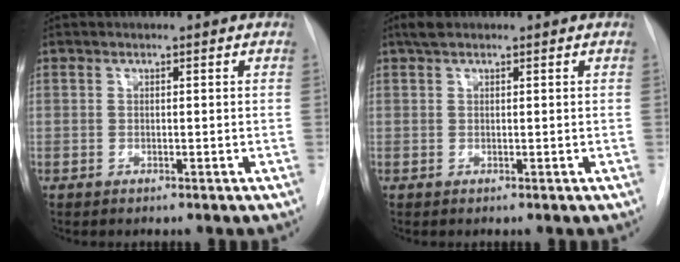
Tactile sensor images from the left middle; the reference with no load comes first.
{"total": 1.4, "force": [1.0, 0.6, 0.8], "torque": [-0.014, 0.016, 0.017]}